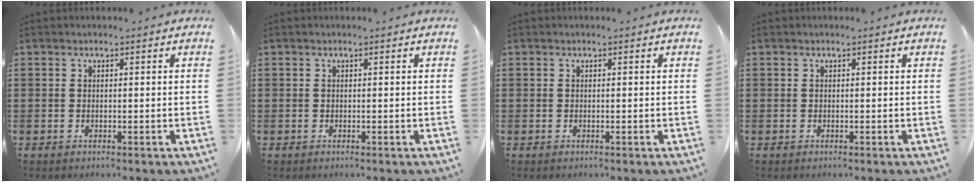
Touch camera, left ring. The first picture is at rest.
{"total": 0.0}
{"total": 0.0}
{"total": 0.0}